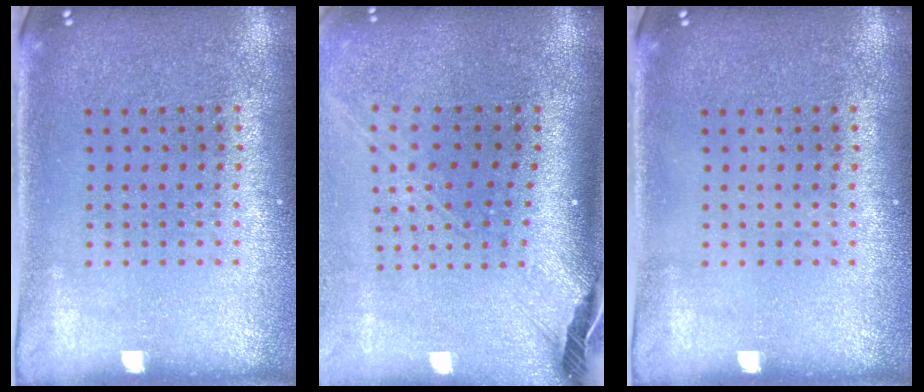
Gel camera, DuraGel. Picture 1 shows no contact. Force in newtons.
{"total": 2.6, "press": 1.9, "slide": 1.8}
{"total": 0.0}